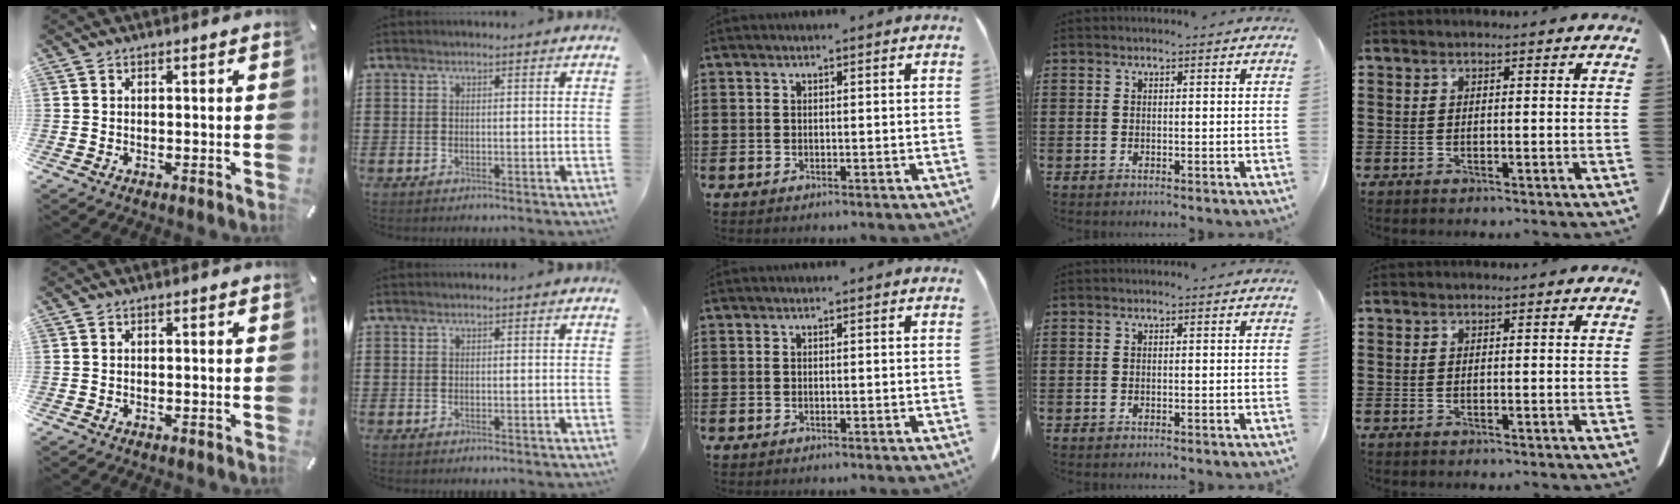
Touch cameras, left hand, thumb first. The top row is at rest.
{}